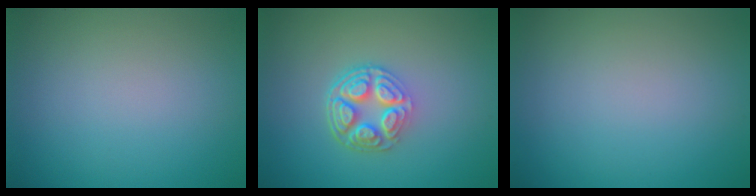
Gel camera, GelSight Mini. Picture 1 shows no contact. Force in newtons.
{"total": 4.9, "press": 3.7, "slide": 3.3}
{"total": 0.0}